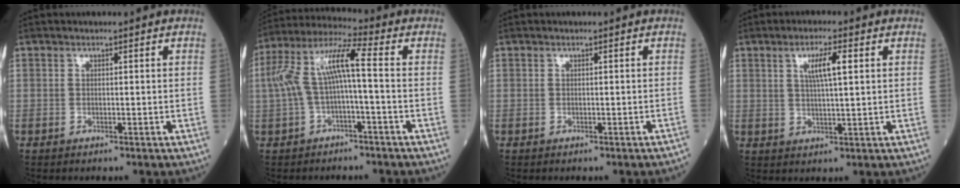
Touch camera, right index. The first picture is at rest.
{"total": 9.4, "force": [-0.3, 1.3, 9.3], "torque": [-0.190, 0.044, -0.007]}
{"total": 0.6, "force": [-0.5, -0.1, 0.3], "torque": [-0.004, 0.001, -0.008]}
{"total": 5.1, "force": [1.7, 0.4, 4.8], "torque": [-0.087, 0.002, 0.031]}